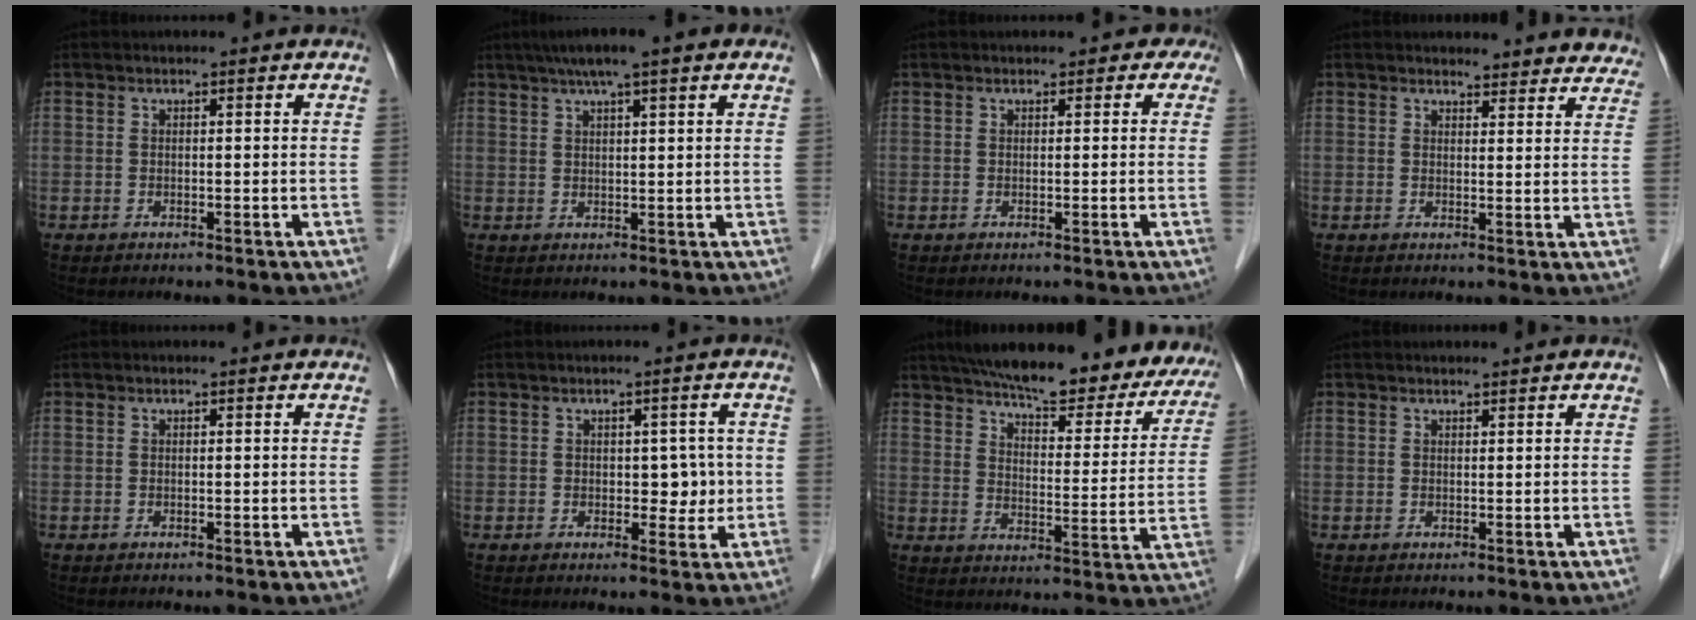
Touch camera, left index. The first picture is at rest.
{"total": 7.8, "force": [5.4, 0.3, 5.6], "torque": [-0.086, 0.036, 0.082]}
{"total": 2.0, "force": [1.0, 1.6, 0.6], "torque": [0.010, 0.006, 0.002]}
{"total": 10.4, "force": [10.0, 3.0, 0.7], "torque": [0.042, -0.015, 0.078]}
{"total": 0.0}
{"total": 3.1, "force": [0.1, 2.2, 2.3], "torque": [-0.020, 0.001, 0.004]}
{"total": 26.1, "force": [22.6, 6.2, 11.6], "torque": [-0.168, -0.028, 0.278]}
{"total": 1.2, "force": [1.2, 0.0, 0.1], "torque": [-0.010, 0.006, 0.019]}